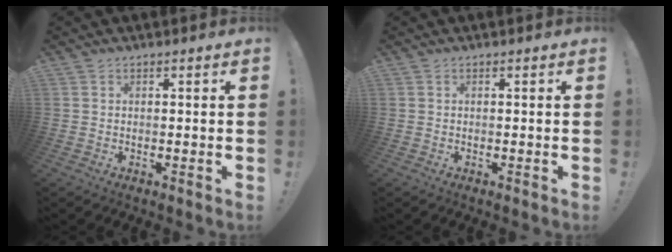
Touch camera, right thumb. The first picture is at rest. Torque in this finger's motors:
{"motor_torque": [-0.01, -0.05, 0.37, -0.08, -0.10]}